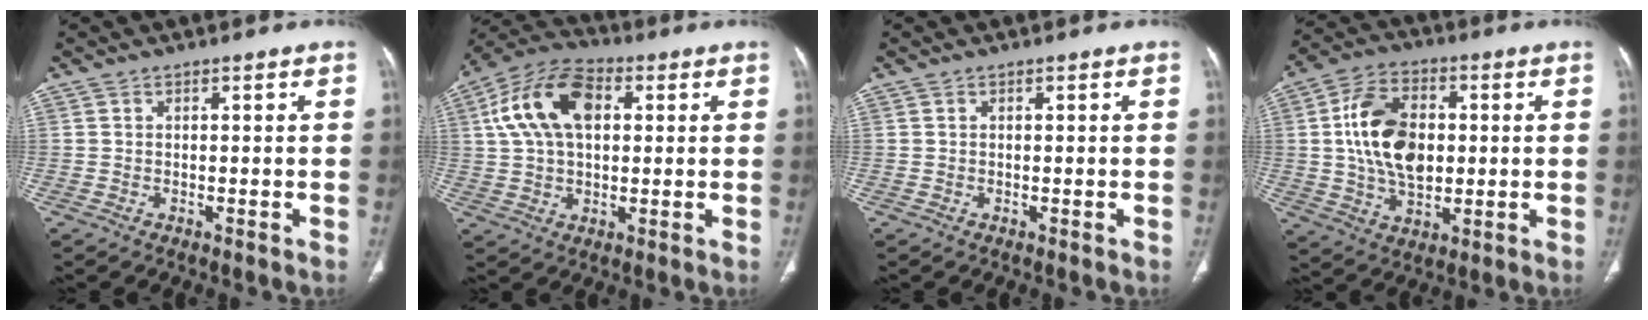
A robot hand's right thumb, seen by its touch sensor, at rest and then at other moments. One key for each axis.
{"total": 14.7, "fx": 3.7, "fy": 8.9, "fz": 11.2, "tx": -0.204, "ty": 0.022, "tz": 0.061}
{"total": 0.0}
{"total": 15.0, "fx": 1.4, "fy": 9.7, "fz": 11.4, "tx": -0.186, "ty": 0.007, "tz": 0.025}